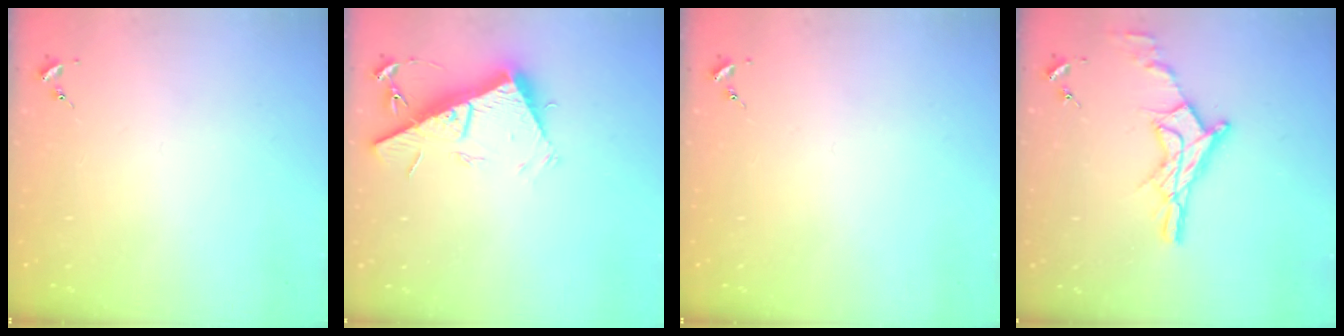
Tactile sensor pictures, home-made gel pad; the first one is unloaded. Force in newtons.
{"total": 17.5, "press": 17.5, "slide": 0.4}
{"total": 0.0}
{"total": 14.2, "press": 14.2, "slide": 1.1}